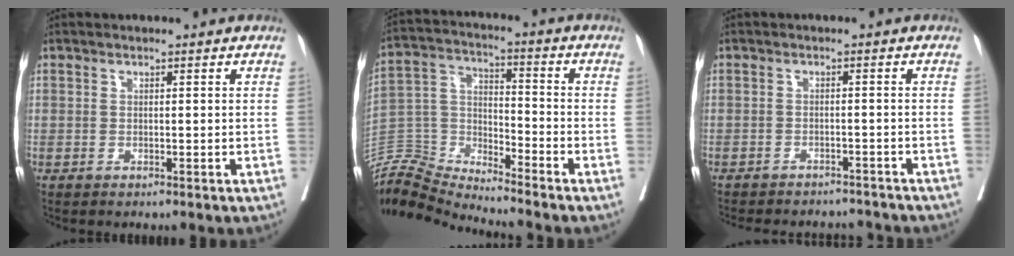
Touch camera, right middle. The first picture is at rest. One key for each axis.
{"total": 10.6, "fx": -10.6, "fy": -0.5, "fz": -0.3, "tx": 0.004, "ty": 0.052, "tz": -0.208}
{"total": 10.3, "fx": -9.6, "fy": 2.6, "fz": 2.6, "tx": -0.047, "ty": 0.009, "tz": -0.112}